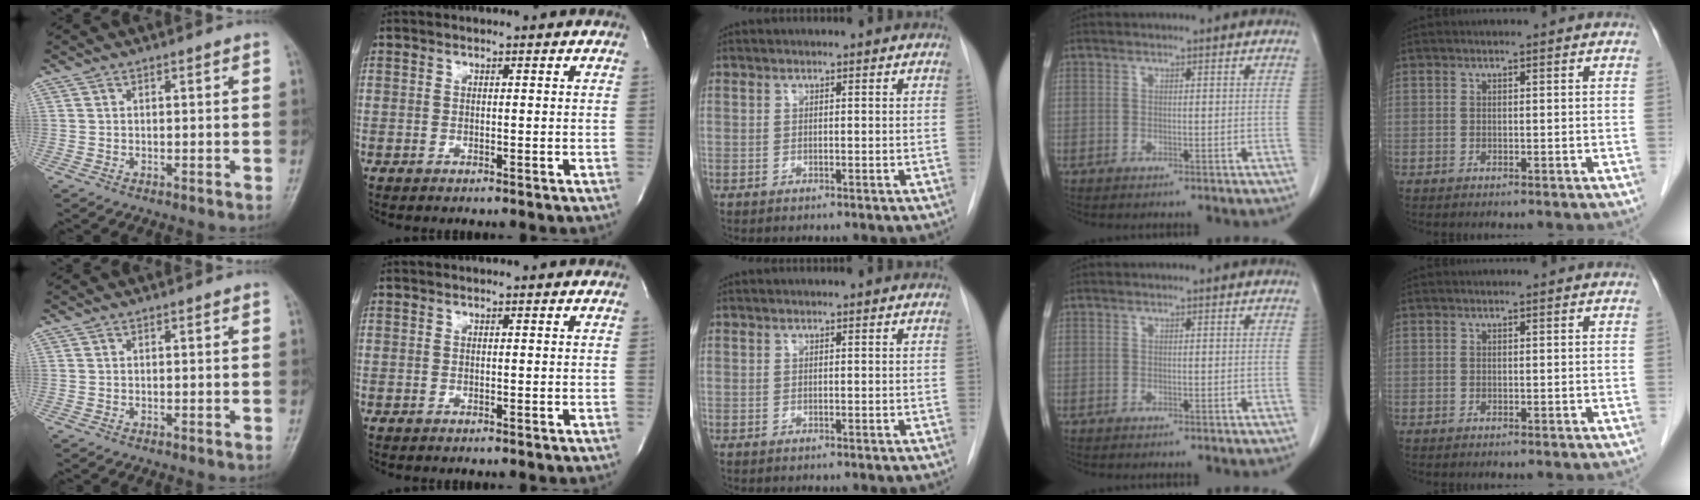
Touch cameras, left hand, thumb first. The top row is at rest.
{}